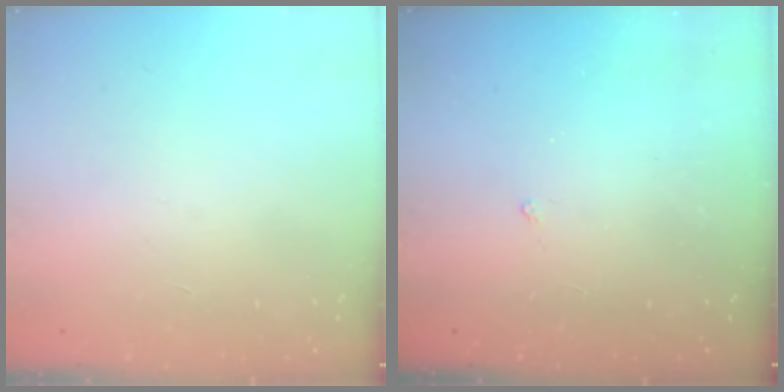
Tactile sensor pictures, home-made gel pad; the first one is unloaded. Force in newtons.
{"total": 1.1, "press": 1.1, "slide": 0.3}